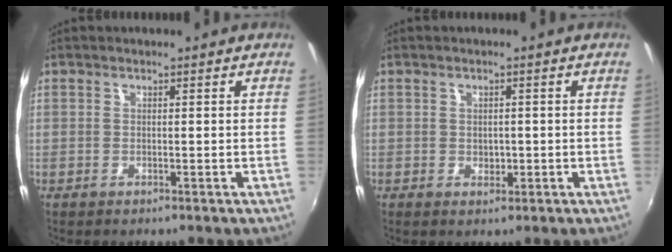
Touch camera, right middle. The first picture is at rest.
{"total": 1.5, "force": [-0.1, 1.3, 0.8], "torque": [-0.008, -0.002, -0.002]}